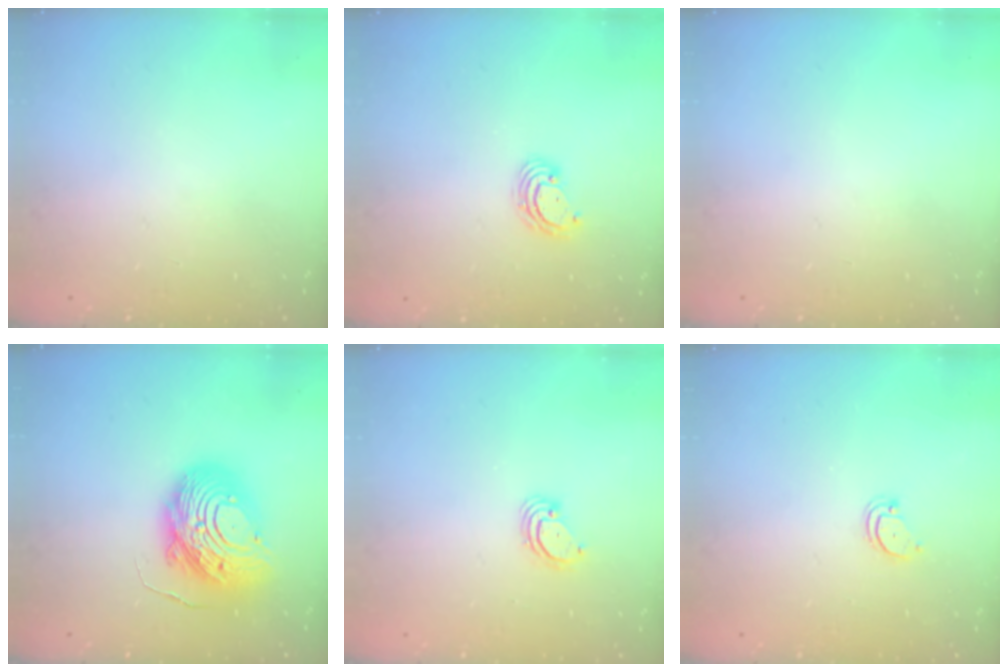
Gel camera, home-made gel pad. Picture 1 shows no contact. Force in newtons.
{"total": 3.9, "press": 3.9, "slide": 0.1}
{"total": 0.0}
{"total": 15.4, "press": 15.3, "slide": 1.4}
{"total": 3.8, "press": 3.8, "slide": 0.3}
{"total": 3.0, "press": 3.0, "slide": 0.3}